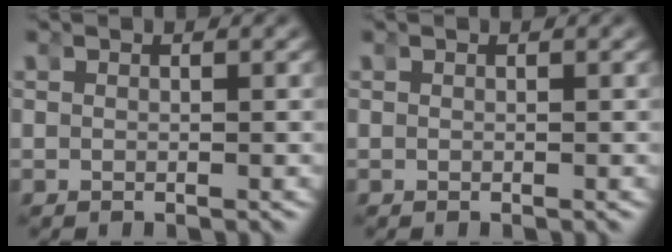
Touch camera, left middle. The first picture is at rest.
{"total": 0.0}